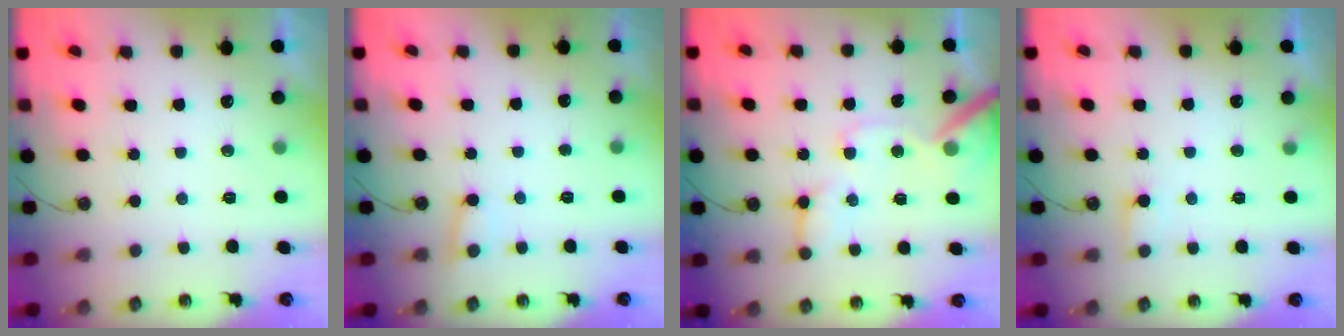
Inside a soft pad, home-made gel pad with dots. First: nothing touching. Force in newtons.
{"total": 3.9, "press": 3.8, "slide": 0.4}
{"total": 12.4, "press": 12.3, "slide": 2.0}
{"total": 5.1, "press": 5.0, "slide": 0.4}